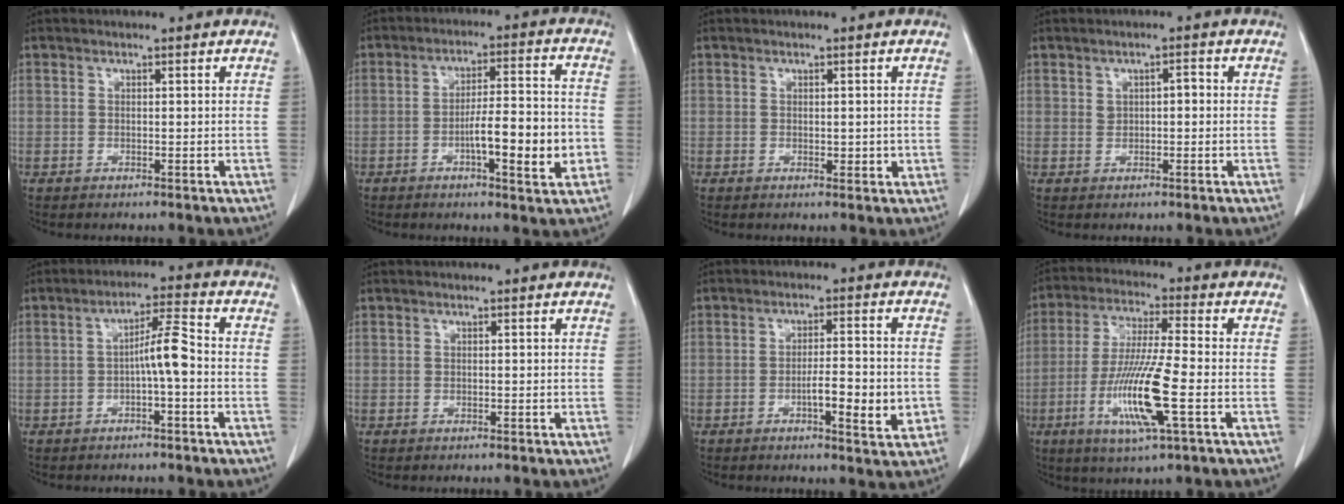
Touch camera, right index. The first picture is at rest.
{"total": 10.2, "force": [-3.0, 1.4, 9.7], "torque": [-0.148, 0.009, -0.045]}
{"total": 1.7, "force": [0.0, 0.9, 1.4], "torque": [-0.014, 0.000, 0.004]}
{"total": 2.0, "force": [0.4, 1.0, 1.7], "torque": [-0.023, 0.014, 0.010]}
{"total": 5.0, "force": [-0.9, 0.3, 4.9], "torque": [-0.080, 0.017, -0.015]}
{"total": 0.0}
{"total": 7.2, "force": [-2.1, 1.2, 6.8], "torque": [-0.097, 0.000, -0.028]}
{"total": 12.7, "force": [-3.7, 0.4, 12.1], "torque": [-0.242, -0.016, -0.072]}